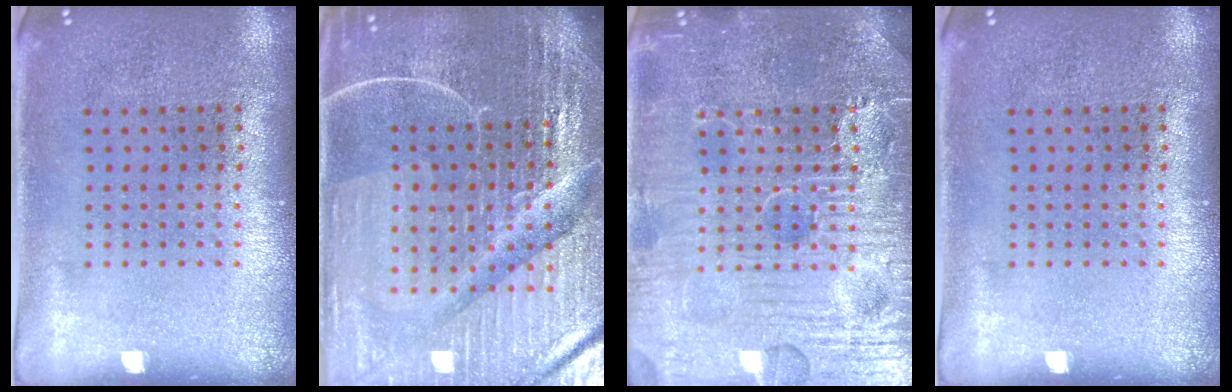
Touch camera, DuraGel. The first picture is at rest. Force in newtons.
{"total": 6.9, "press": 6.1, "slide": 3.3}
{"total": 6.4, "press": 6.3, "slide": 0.7}
{"total": 0.0}